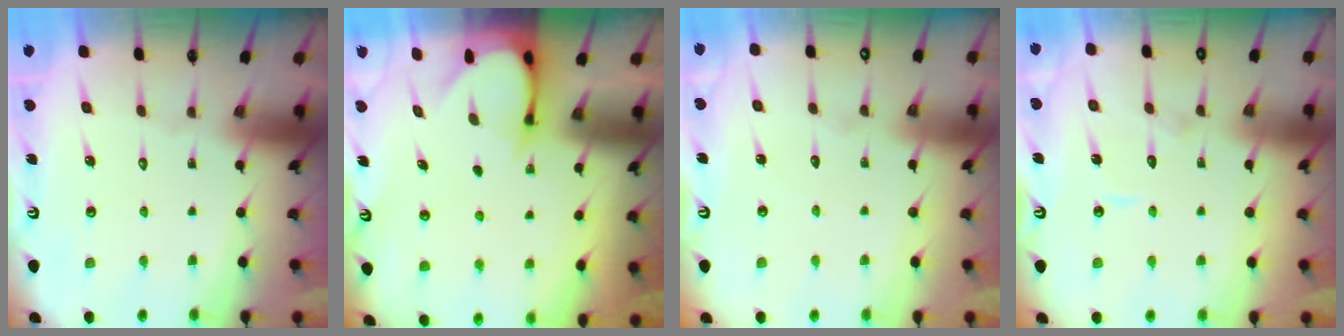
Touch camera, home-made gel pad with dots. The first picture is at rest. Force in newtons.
{"total": 3.8, "press": 3.8, "slide": 0.4}
{"total": 3.6, "press": 3.6, "slide": 0.5}
{"total": 6.3, "press": 6.3, "slide": 0.6}